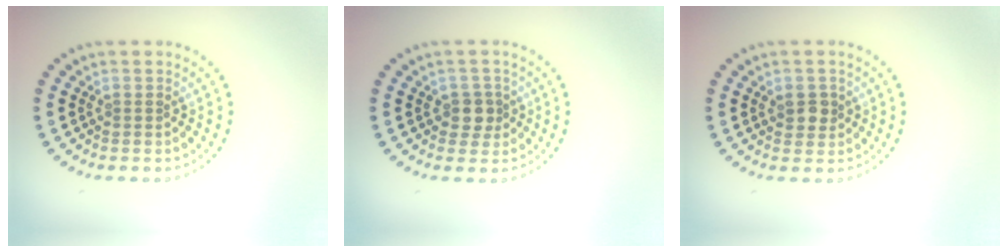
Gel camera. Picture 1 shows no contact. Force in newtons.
{"total": 1.9, "press": 1.7, "slide": 0.8}
{"total": 1.8, "press": 1.8, "slide": 0.4}